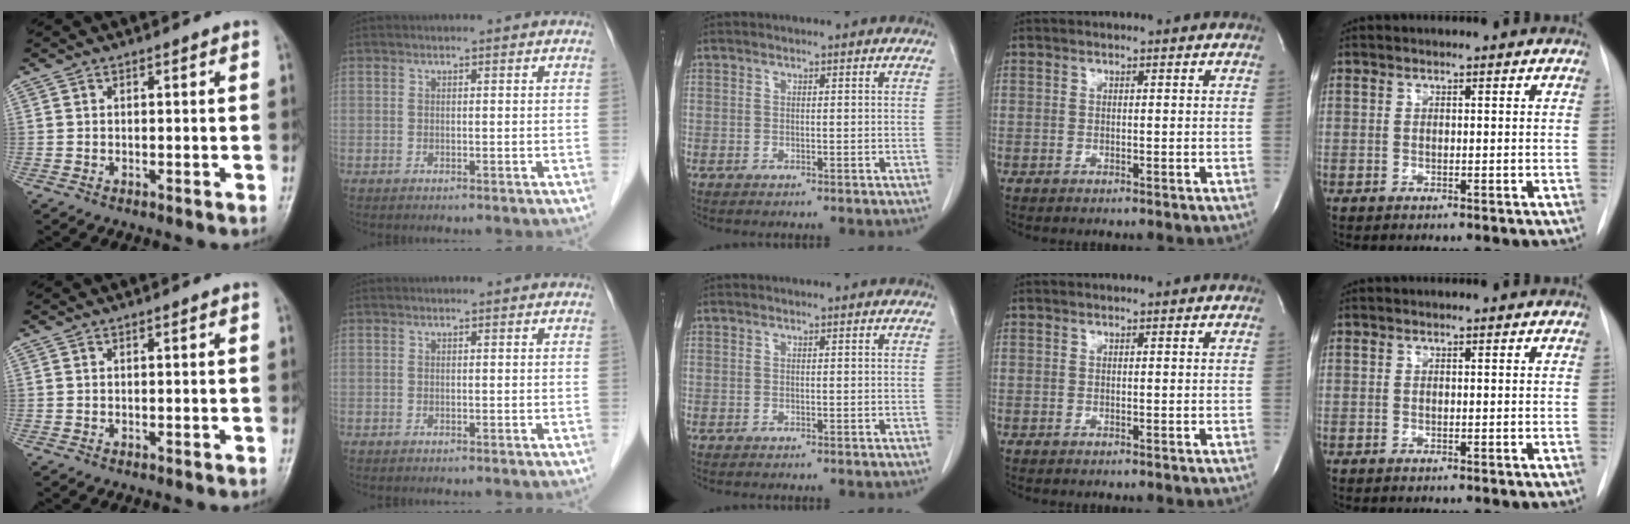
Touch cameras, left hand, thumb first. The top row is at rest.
{"index": {"total": 0.6, "force": [0.6, 0.1, 0.1], "torque": [-0.004, 0.006, 0.005]}}